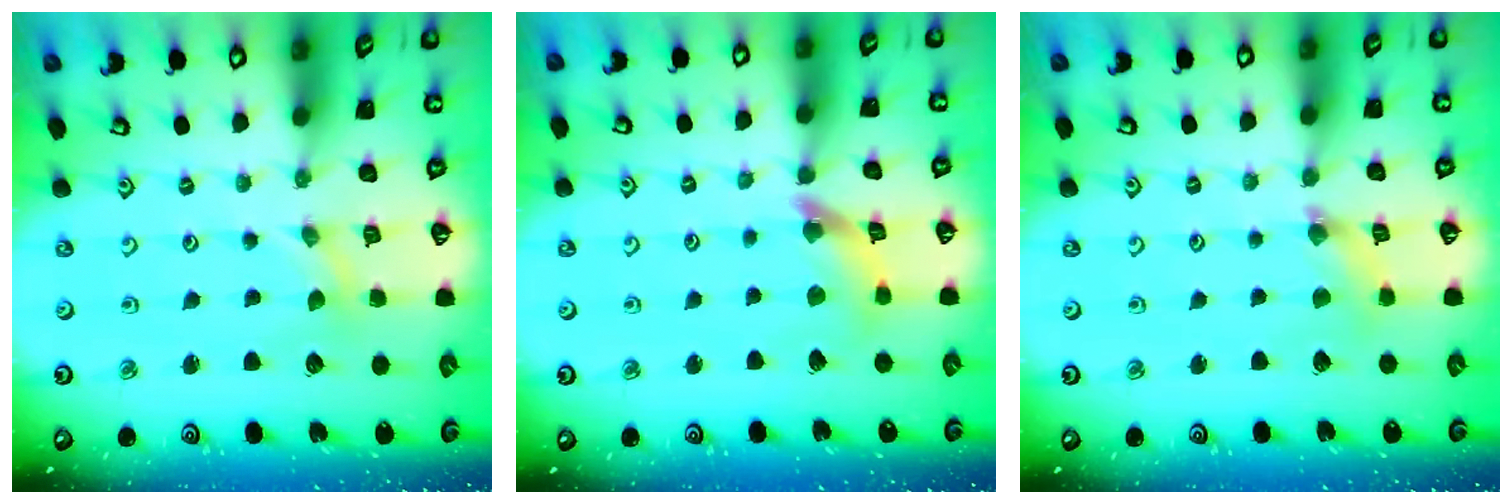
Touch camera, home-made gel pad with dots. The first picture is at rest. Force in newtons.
{"total": 8.5, "press": 8.5, "slide": 0.9}
{"total": 2.1, "press": 2.1, "slide": 0.4}